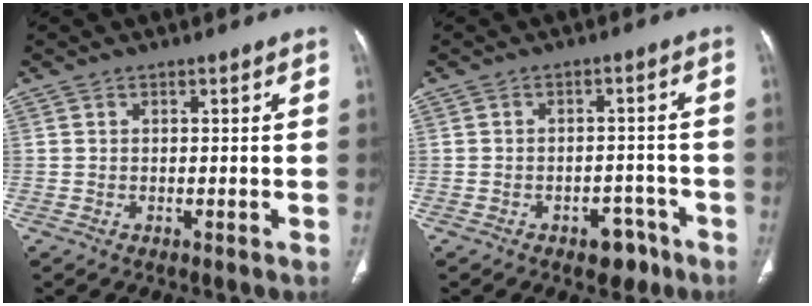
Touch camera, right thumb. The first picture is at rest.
{"total": 4.9, "force": [-3.2, 3.1, 2.2], "torque": [-0.004, 0.030, -0.038]}